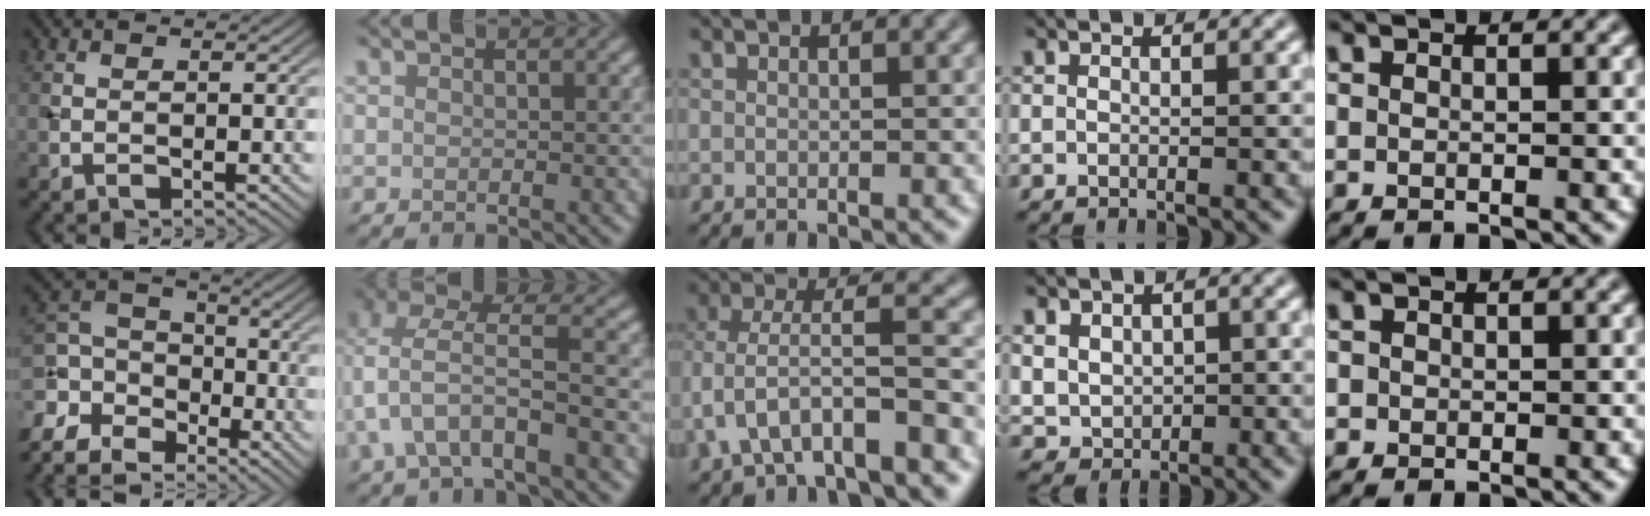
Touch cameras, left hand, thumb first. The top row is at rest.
{"thumb": {"total": 9.9, "force": [-5.4, 6.6, 5.1], "torque": [-0.132, -0.008, -0.107]}, "index": {"total": 6.2, "force": [-1.8, 2.6, 5.3], "torque": [-0.104, 0.011, -0.037]}, "middle": {"total": 7.1, "force": [-3.7, 2.5, 5.6], "torque": [-0.102, 0.010, -0.067]}, "ring": {"total": 3.2, "force": [0.8, 2.7, 1.4], "torque": [-0.036, 0.002, 0.021]}, "little": {"total": 0.5, "force": [-0.1, 0.5, 0.0], "torque": [0.004, -0.002, -0.001]}}